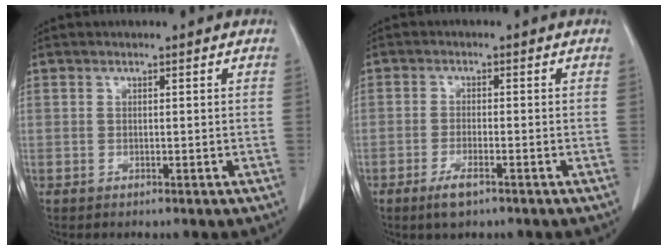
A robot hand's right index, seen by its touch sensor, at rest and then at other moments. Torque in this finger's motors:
{"motor_torque": [0.43, -0.30, 0.15, 0.04]}